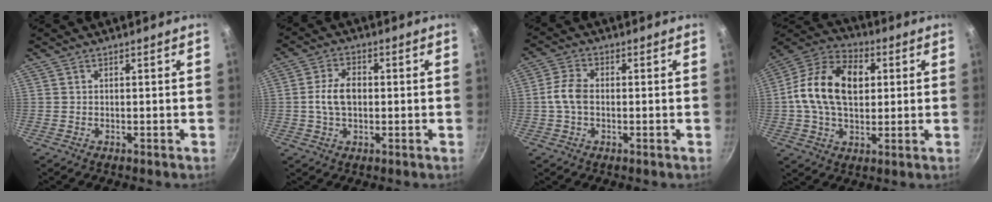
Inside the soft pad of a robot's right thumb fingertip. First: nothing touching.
{"total": 6.9, "force": [-0.1, 4.4, 5.3], "torque": [-0.094, 0.017, -0.006]}
{"total": 5.3, "force": [-0.5, 3.5, 4.0], "torque": [-0.083, 0.018, -0.016]}
{"total": 17.4, "force": [2.3, 11.5, 12.9], "torque": [-0.207, 0.022, 0.022]}